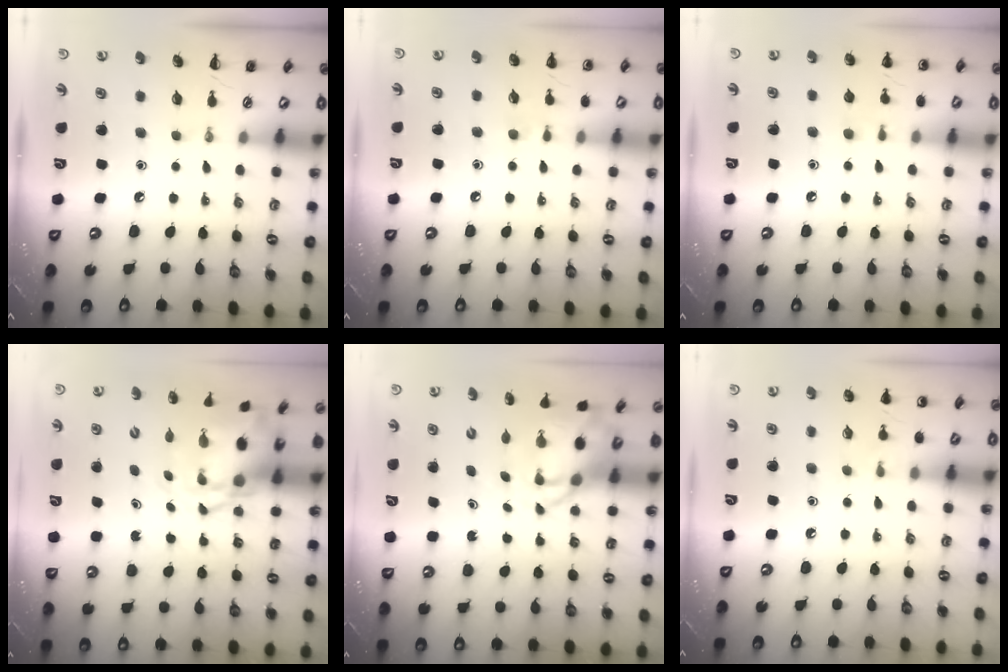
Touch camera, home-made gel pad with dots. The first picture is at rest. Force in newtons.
{"total": 5.8, "press": 5.5, "slide": 1.8}
{"total": 5.6, "press": 5.4, "slide": 1.7}
{"total": 5.0, "press": 4.9, "slide": 1.1}
{"total": 5.4, "press": 5.1, "slide": 1.7}
{"total": 5.2, "press": 4.9, "slide": 1.6}